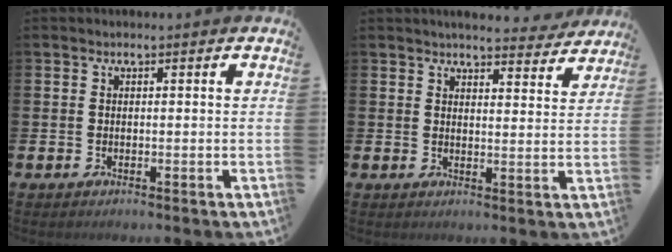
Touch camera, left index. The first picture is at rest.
{"total": 4.5, "force": [4.5, 0.5, 0.5], "torque": [-0.015, -0.026, 0.079]}